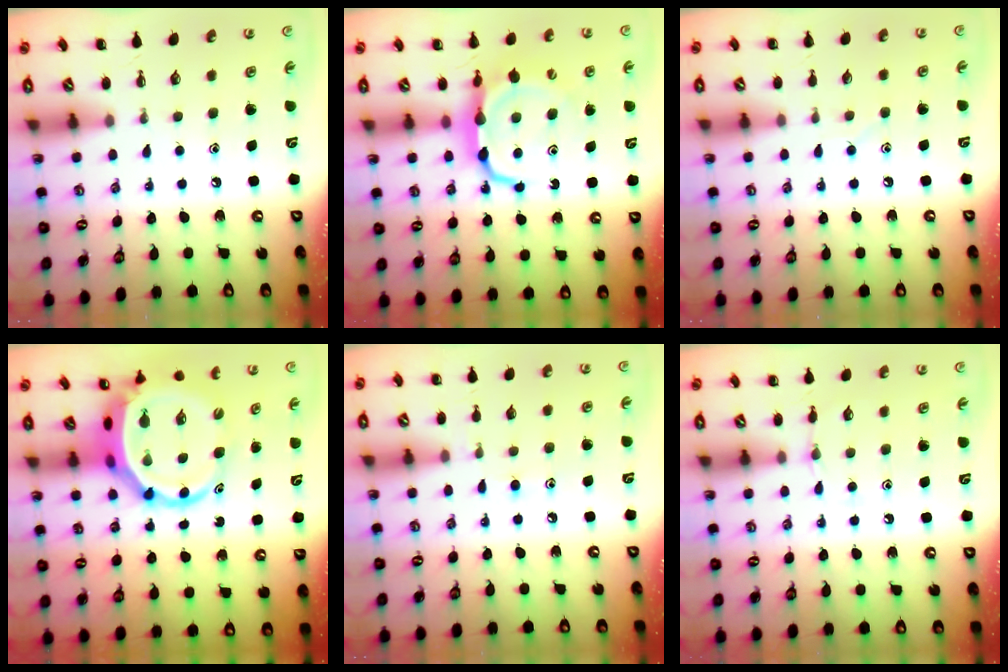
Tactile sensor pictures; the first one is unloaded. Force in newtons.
{"total": 8.8, "press": 8.7, "slide": 1.3}
{"total": 2.3, "press": 2.3, "slide": 0.6}
{"total": 8.3, "press": 8.0, "slide": 2.3}
{"total": 5.5, "press": 5.3, "slide": 1.7}
{"total": 3.9, "press": 3.6, "slide": 1.4}